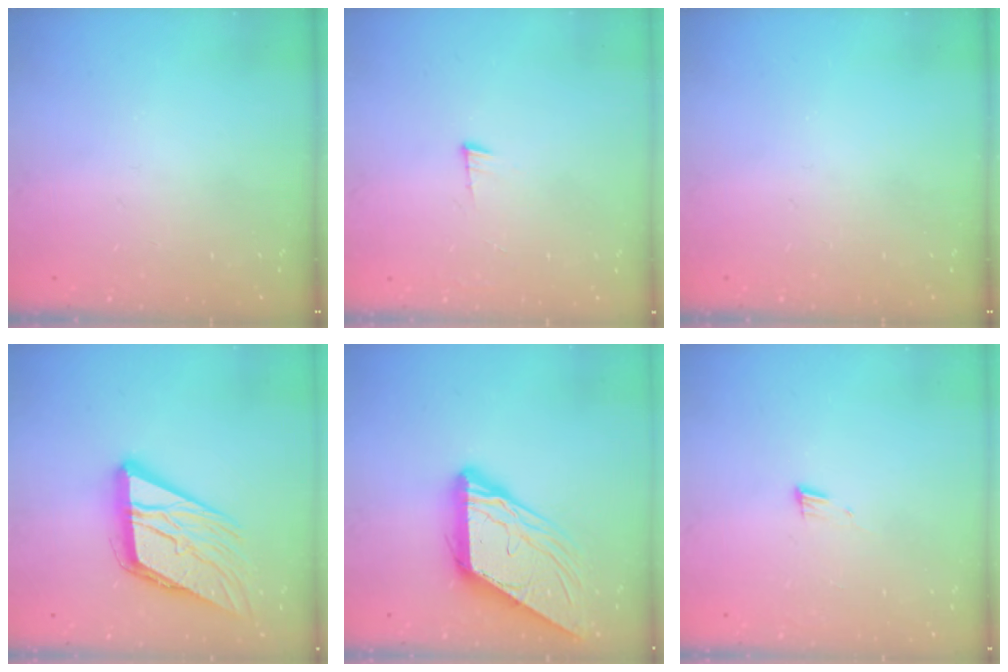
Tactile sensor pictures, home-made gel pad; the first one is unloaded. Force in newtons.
{"total": 3.6, "press": 3.5, "slide": 0.5}
{"total": 0.0}
{"total": 17.7, "press": 17.6, "slide": 2.1}
{"total": 13.1, "press": 13.1, "slide": 1.3}
{"total": 4.9, "press": 4.9, "slide": 0.5}